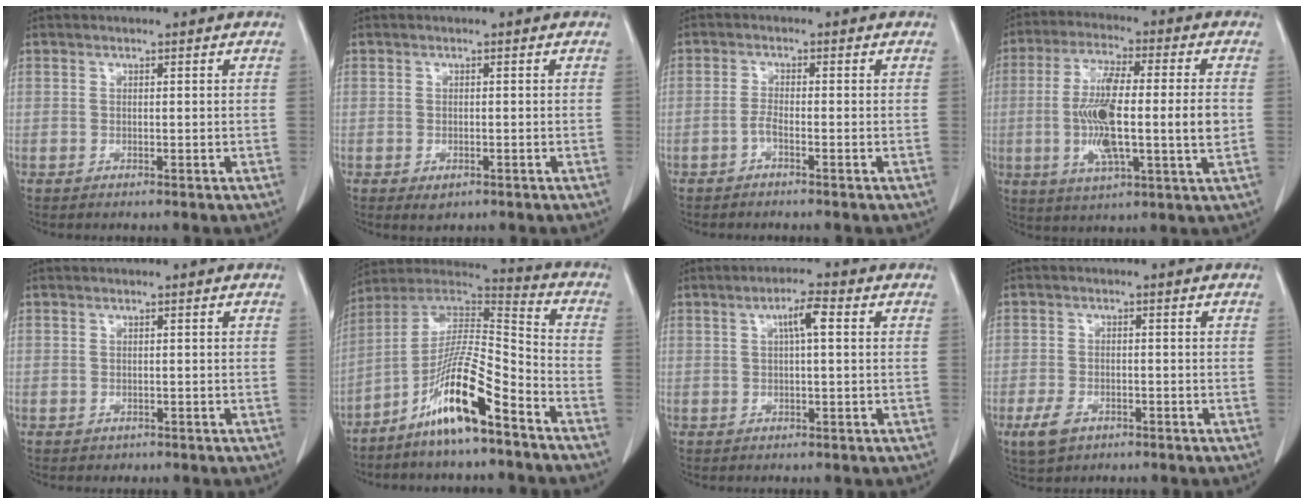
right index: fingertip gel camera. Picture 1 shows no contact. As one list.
[{"total": 1.7, "force": [-0.8, 1.0, 1.0], "torque": [-0.014, -0.001, -0.002]}, {"total": 1.6, "force": [-1.1, 0.0, 1.2], "torque": [-0.024, 0.002, -0.024]}, {"total": 15.1, "force": [-1.1, 1.9, 14.9], "torque": [-0.279, 0.001, -0.021]}, {"total": 0.8, "force": [-0.3, 0.7, 0.0], "torque": [-0.005, 0.003, -0.003]}, {"total": 14.6, "force": [-8.9, 1.4, 11.6], "torque": [-0.221, 0.003, -0.165]}, {"total": 3.6, "force": [0.9, 0.4, 3.5], "torque": [-0.061, 0.009, 0.015]}, {"total": 4.1, "force": [-2.2, 2.5, 2.3], "torque": [-0.051, -0.003, -0.032]}]